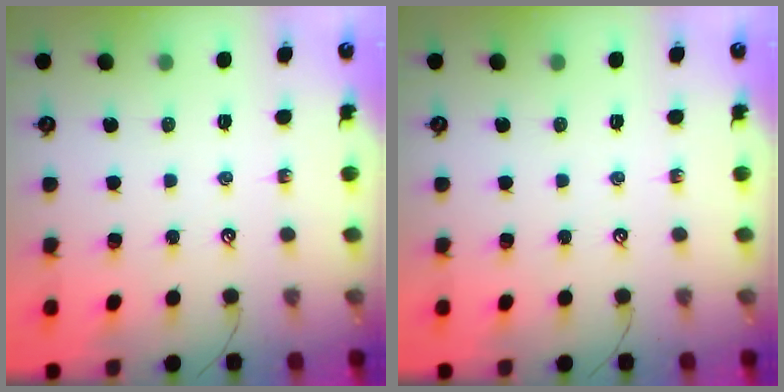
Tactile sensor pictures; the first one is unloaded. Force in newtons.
{"total": 0.0}